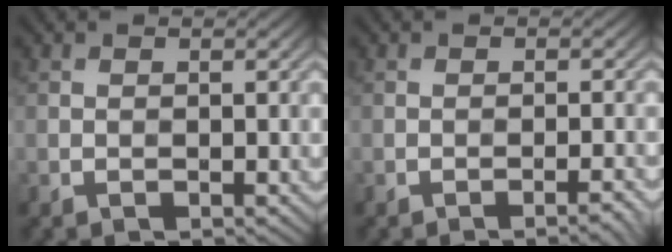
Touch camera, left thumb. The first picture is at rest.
{"total": 2.1, "force": [-1.3, 0.3, 1.6], "torque": [-0.019, 0.007, -0.023]}